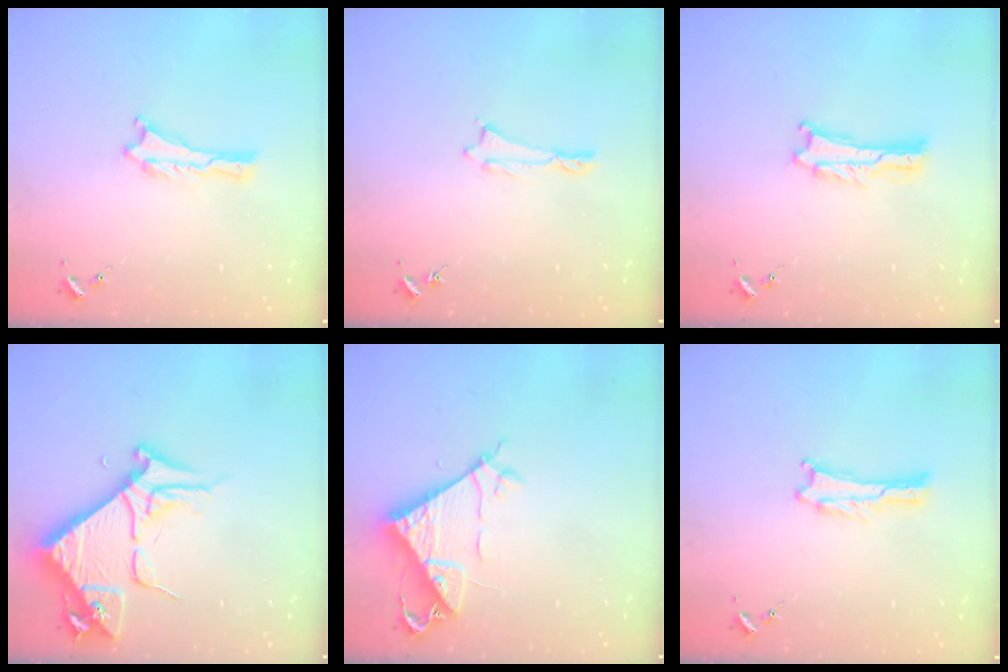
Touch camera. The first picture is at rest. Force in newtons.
{"total": 0.0}
{"total": 0.8, "press": 0.8, "slide": 0.2}
{"total": 8.3, "press": 8.2, "slide": 0.9}
{"total": 7.3, "press": 7.2, "slide": 0.7}
{"total": 0.0}